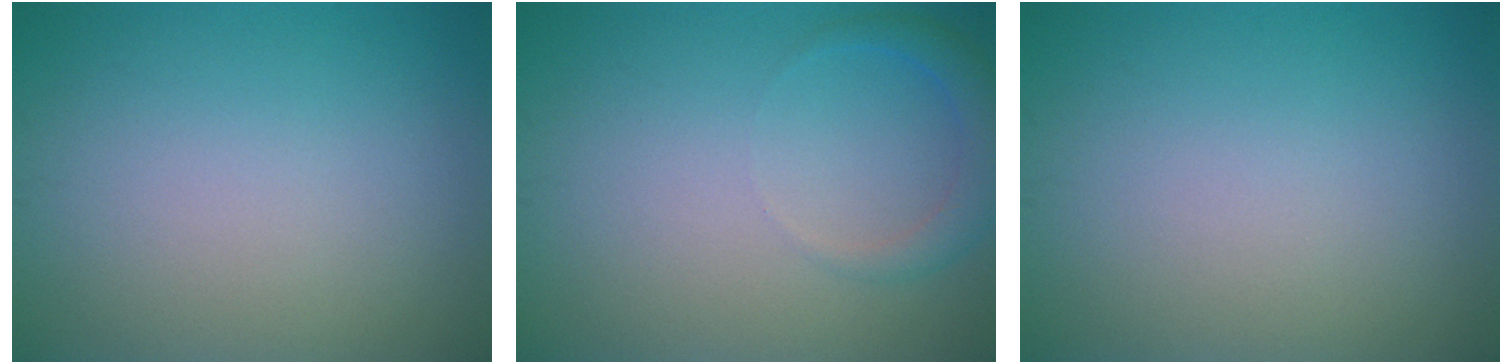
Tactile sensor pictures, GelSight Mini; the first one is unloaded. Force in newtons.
{"total": 2.2, "press": 2.2, "slide": 0.2}
{"total": 0.0}